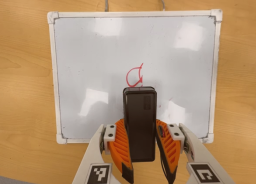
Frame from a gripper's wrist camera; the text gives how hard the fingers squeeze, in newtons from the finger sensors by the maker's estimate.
{"total": 8.2, "left": 7.3, "right": 9.2}